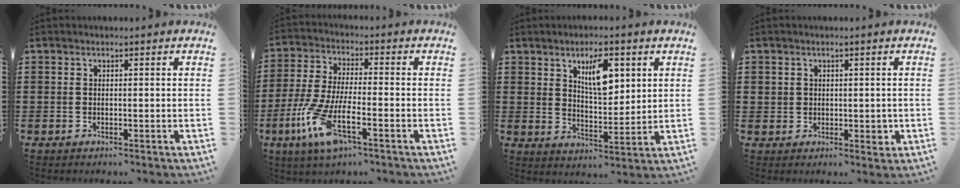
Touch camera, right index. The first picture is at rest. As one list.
[{"total": 9.5, "force": [-5.1, 2.2, 7.7], "torque": [-0.195, -0.021, -0.104]}, {"total": 7.1, "force": [3.1, 3.1, 5.5], "torque": [-0.086, -0.002, 0.046]}, {"total": 2.1, "force": [0.6, 1.8, 0.9], "torque": [-0.022, 0.009, 0.010]}]